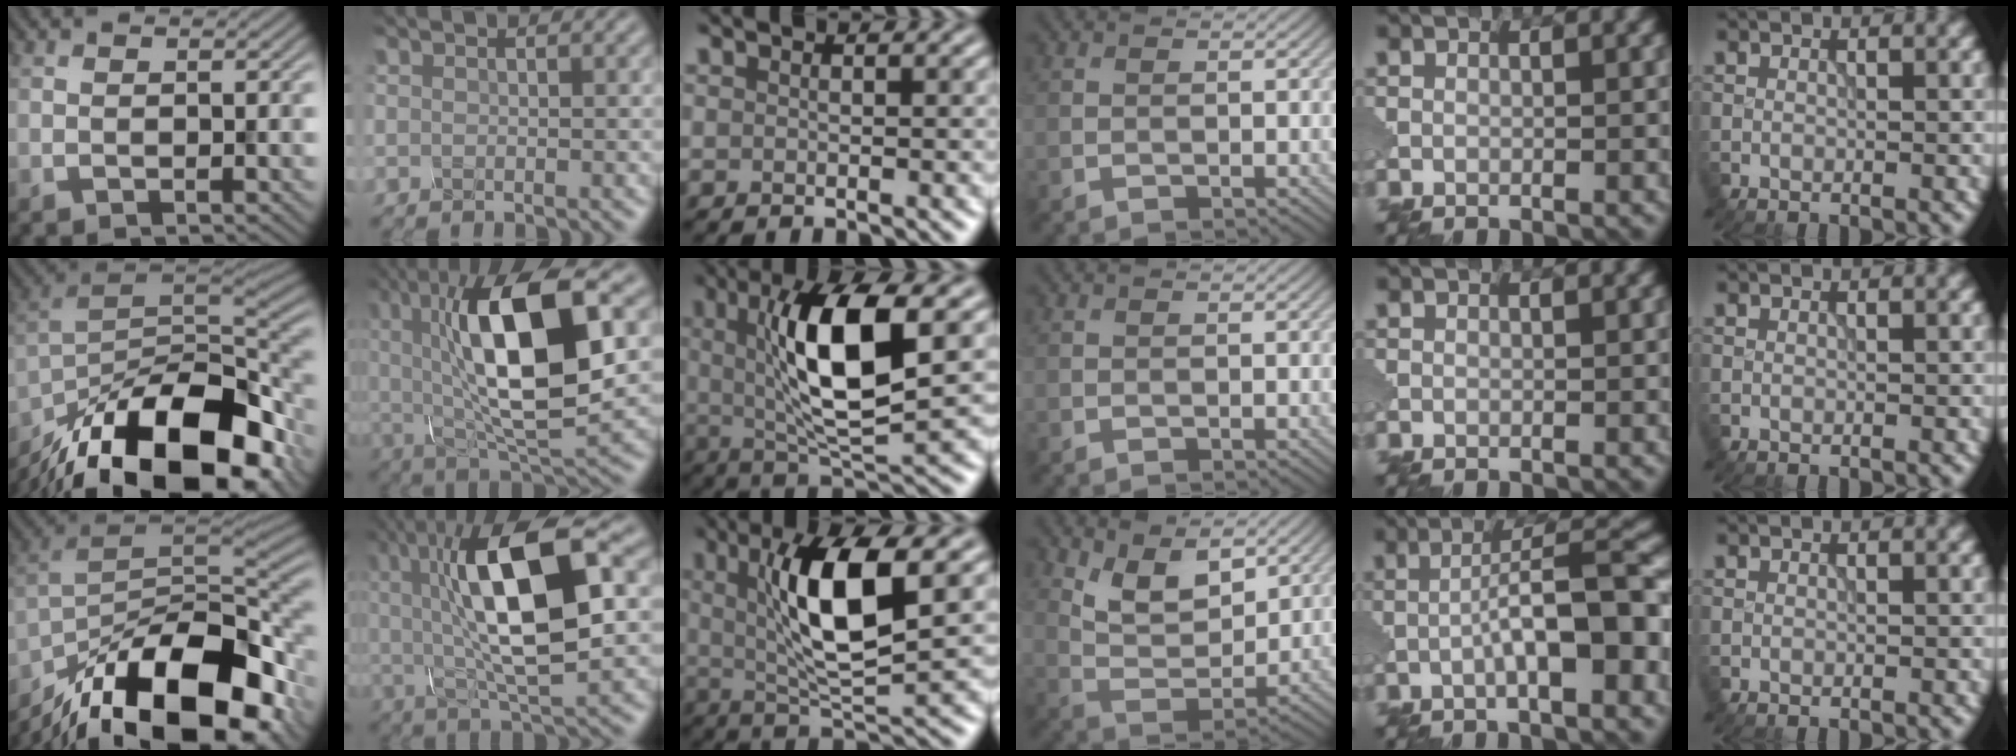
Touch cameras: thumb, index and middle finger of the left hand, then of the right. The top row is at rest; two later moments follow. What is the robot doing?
{"motion": "assemble", "object": "glue stick"}